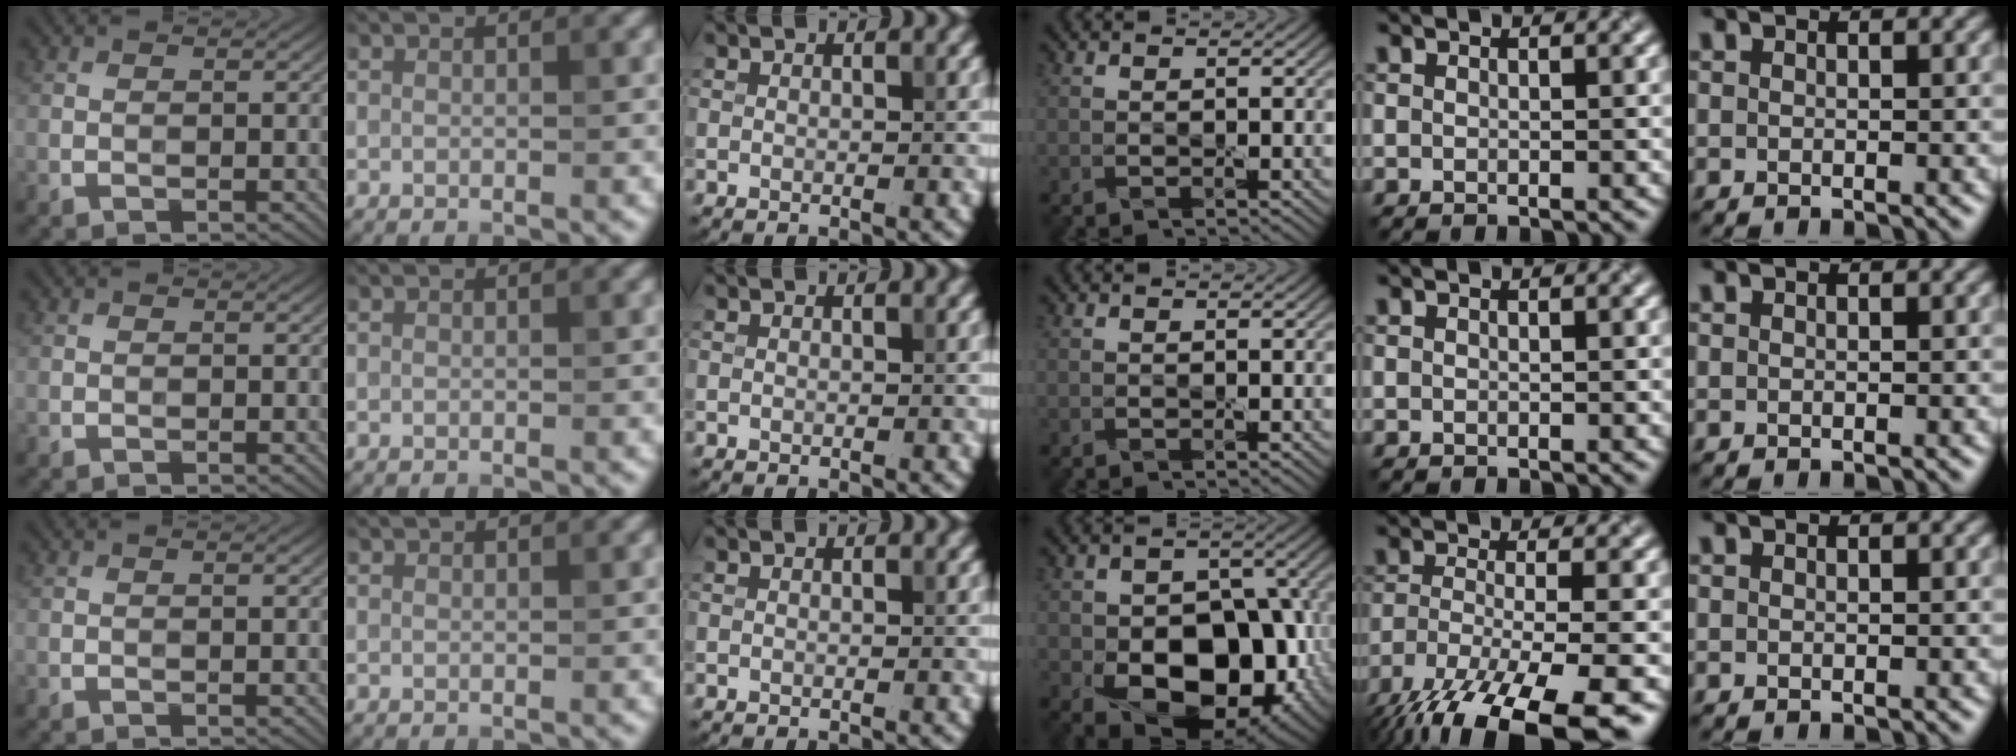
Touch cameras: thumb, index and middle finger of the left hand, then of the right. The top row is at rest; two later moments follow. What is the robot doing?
{"motion": "peel", "object": "envelope seal"}